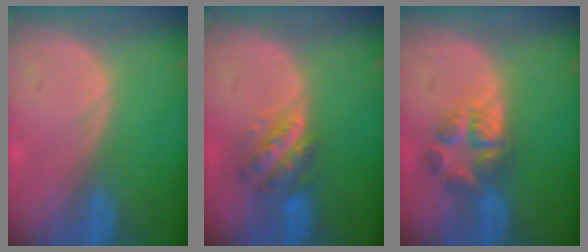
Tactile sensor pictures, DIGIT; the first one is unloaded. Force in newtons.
{"total": 5.9, "press": 5.5, "slide": 2.2}
{"total": 5.5, "press": 5.4, "slide": 1.1}